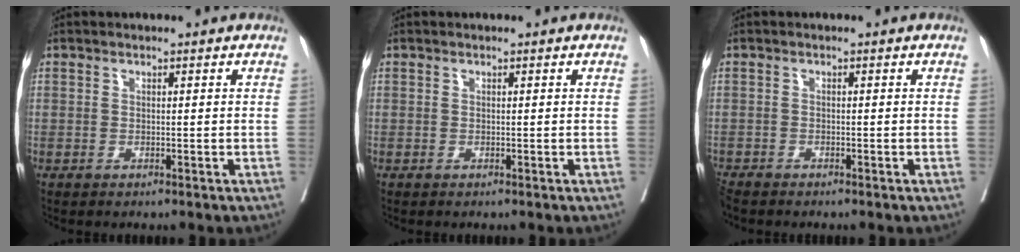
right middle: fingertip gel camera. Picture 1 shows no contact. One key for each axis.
{"total": 0.0}
{"total": 2.4, "fx": -2.3, "fy": 0.2, "fz": 0.6, "tx": -0.015, "ty": -0.010, "tz": -0.046}